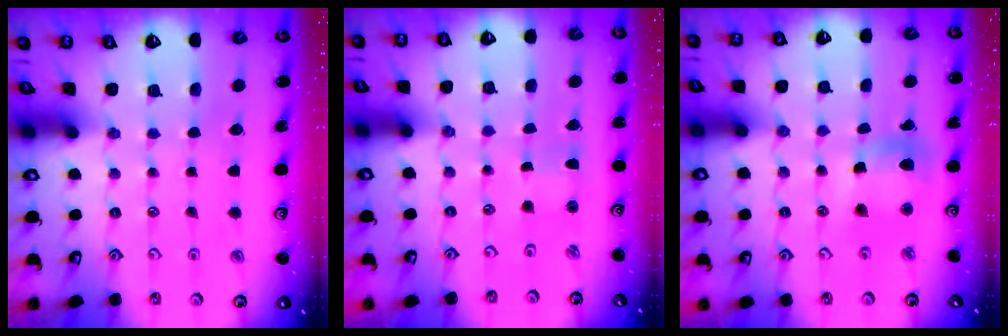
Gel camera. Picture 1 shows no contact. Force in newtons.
{"total": 0.0}
{"total": 11.5, "press": 11.4, "slide": 1.7}